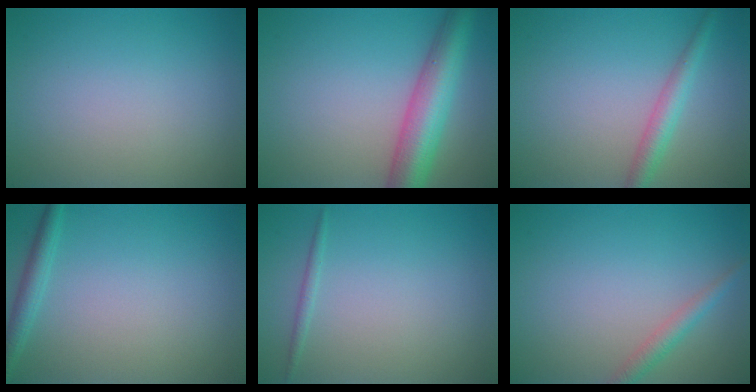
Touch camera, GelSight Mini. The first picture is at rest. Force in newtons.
{"total": 6.7, "press": 6.7, "slide": 0.1}
{"total": 2.5, "press": 2.5, "slide": 0.0}
{"total": 1.8, "press": 1.8, "slide": 0.1}
{"total": 0.7, "press": 0.7, "slide": 0.0}
{"total": 1.8, "press": 1.8, "slide": 0.1}